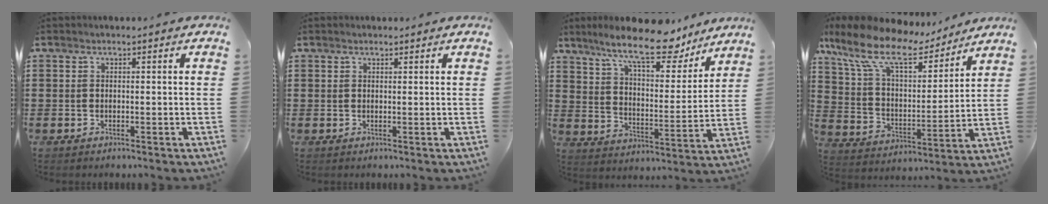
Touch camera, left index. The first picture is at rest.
{"total": 0.6, "force": [0.5, 0.1, 0.2], "torque": [-0.004, 0.001, 0.010]}
{"total": 13.1, "force": [10.5, 2.6, 7.2], "torque": [-0.153, -0.051, 0.180]}
{"total": 13.0, "force": [9.9, 3.7, 7.6], "torque": [-0.183, -0.049, 0.171]}